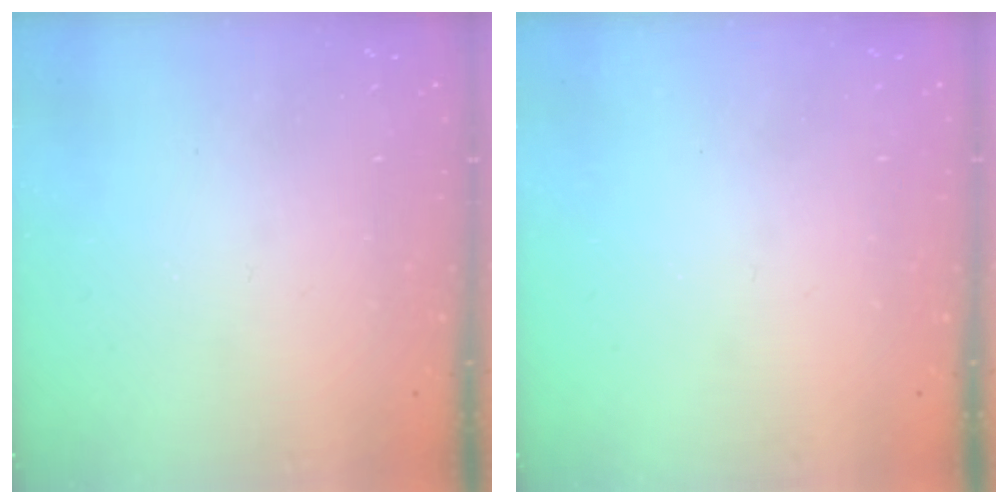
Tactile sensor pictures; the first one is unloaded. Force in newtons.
{"total": 0.0}